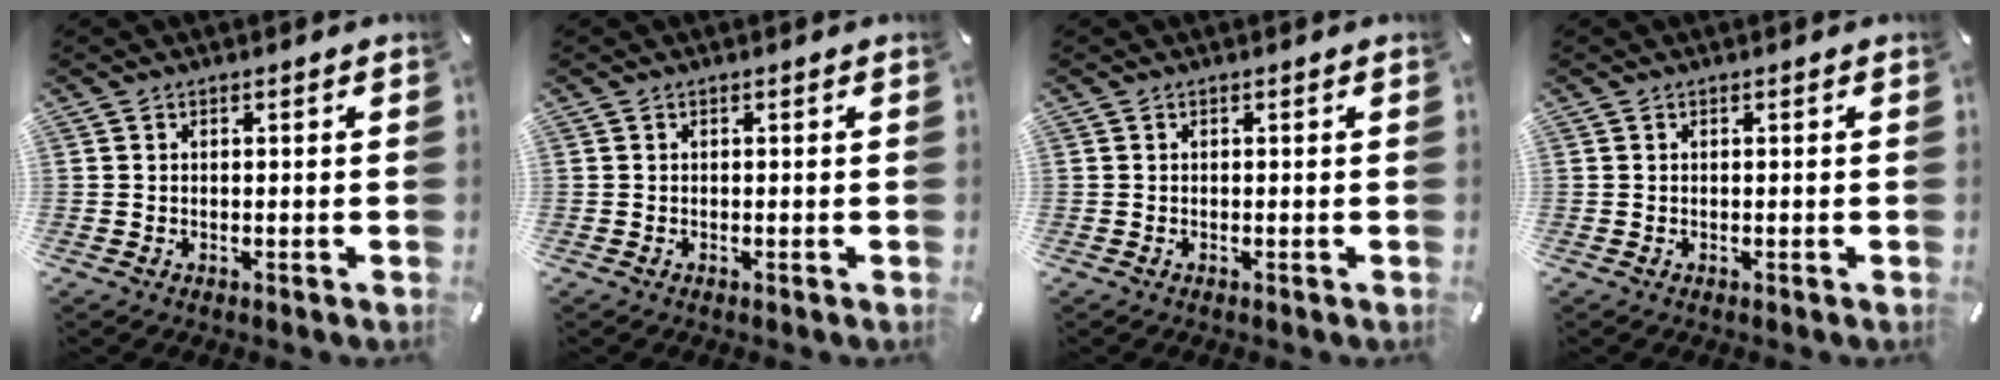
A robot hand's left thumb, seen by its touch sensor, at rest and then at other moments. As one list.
[{"total": 0.0}, {"total": 0.0}, {"total": 0.0}]